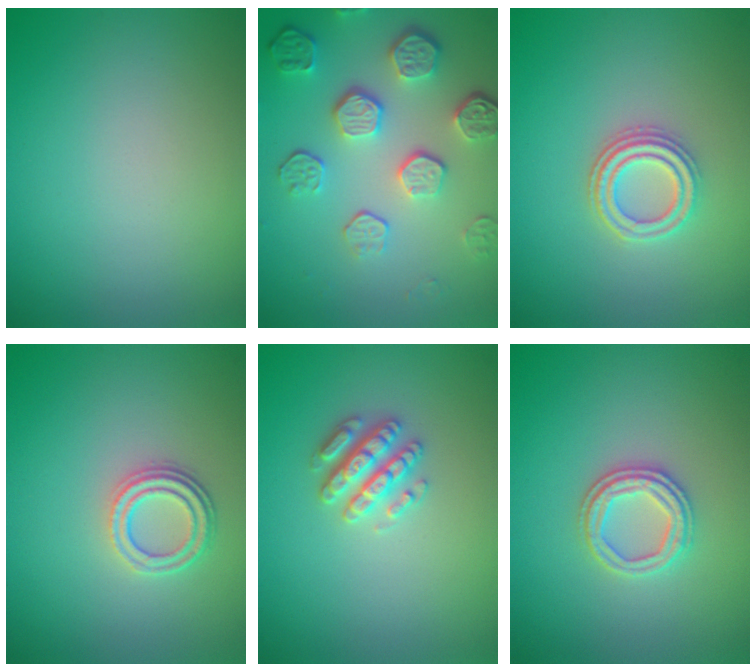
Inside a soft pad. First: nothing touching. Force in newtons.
{"total": 5.6, "press": 4.1, "slide": 3.9}
{"total": 2.9, "press": 2.7, "slide": 1.2}
{"total": 2.8, "press": 2.3, "slide": 1.6}
{"total": 2.8, "press": 2.8, "slide": 0.3}
{"total": 2.8, "press": 2.6, "slide": 1.0}